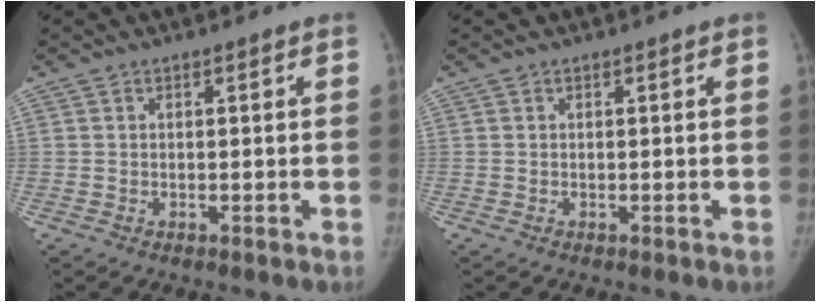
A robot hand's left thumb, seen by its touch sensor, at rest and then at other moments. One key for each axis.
{"total": 0.0}